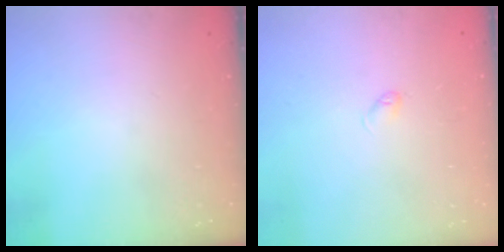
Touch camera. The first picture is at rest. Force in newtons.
{"total": 3.0, "press": 2.9, "slide": 0.6}